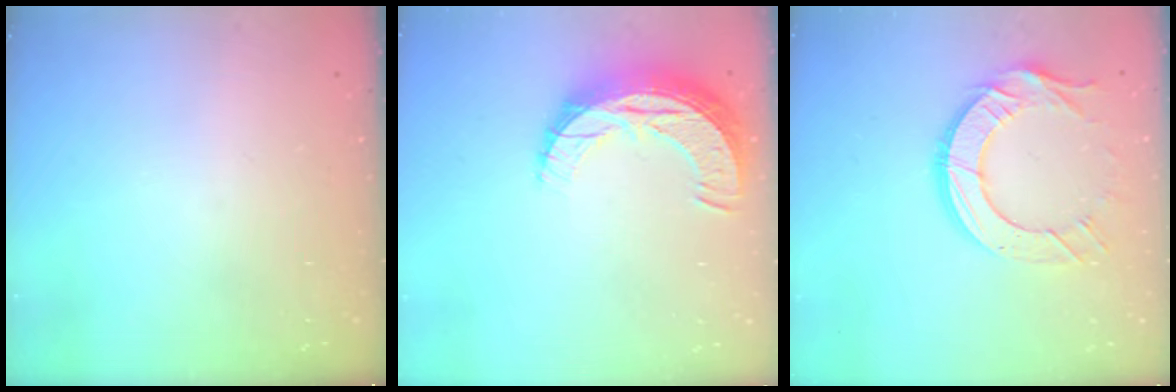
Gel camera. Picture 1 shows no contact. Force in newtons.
{"total": 10.9, "press": 10.9, "slide": 0.7}
{"total": 12.8, "press": 12.7, "slide": 1.1}